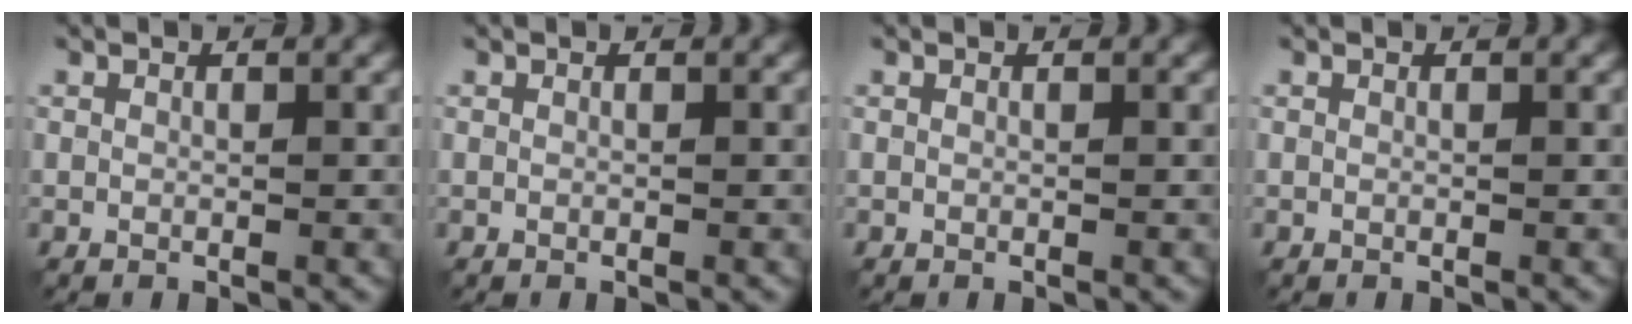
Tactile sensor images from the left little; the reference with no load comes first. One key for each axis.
{"total": 0.0}
{"total": 0.0}
{"total": 0.0}